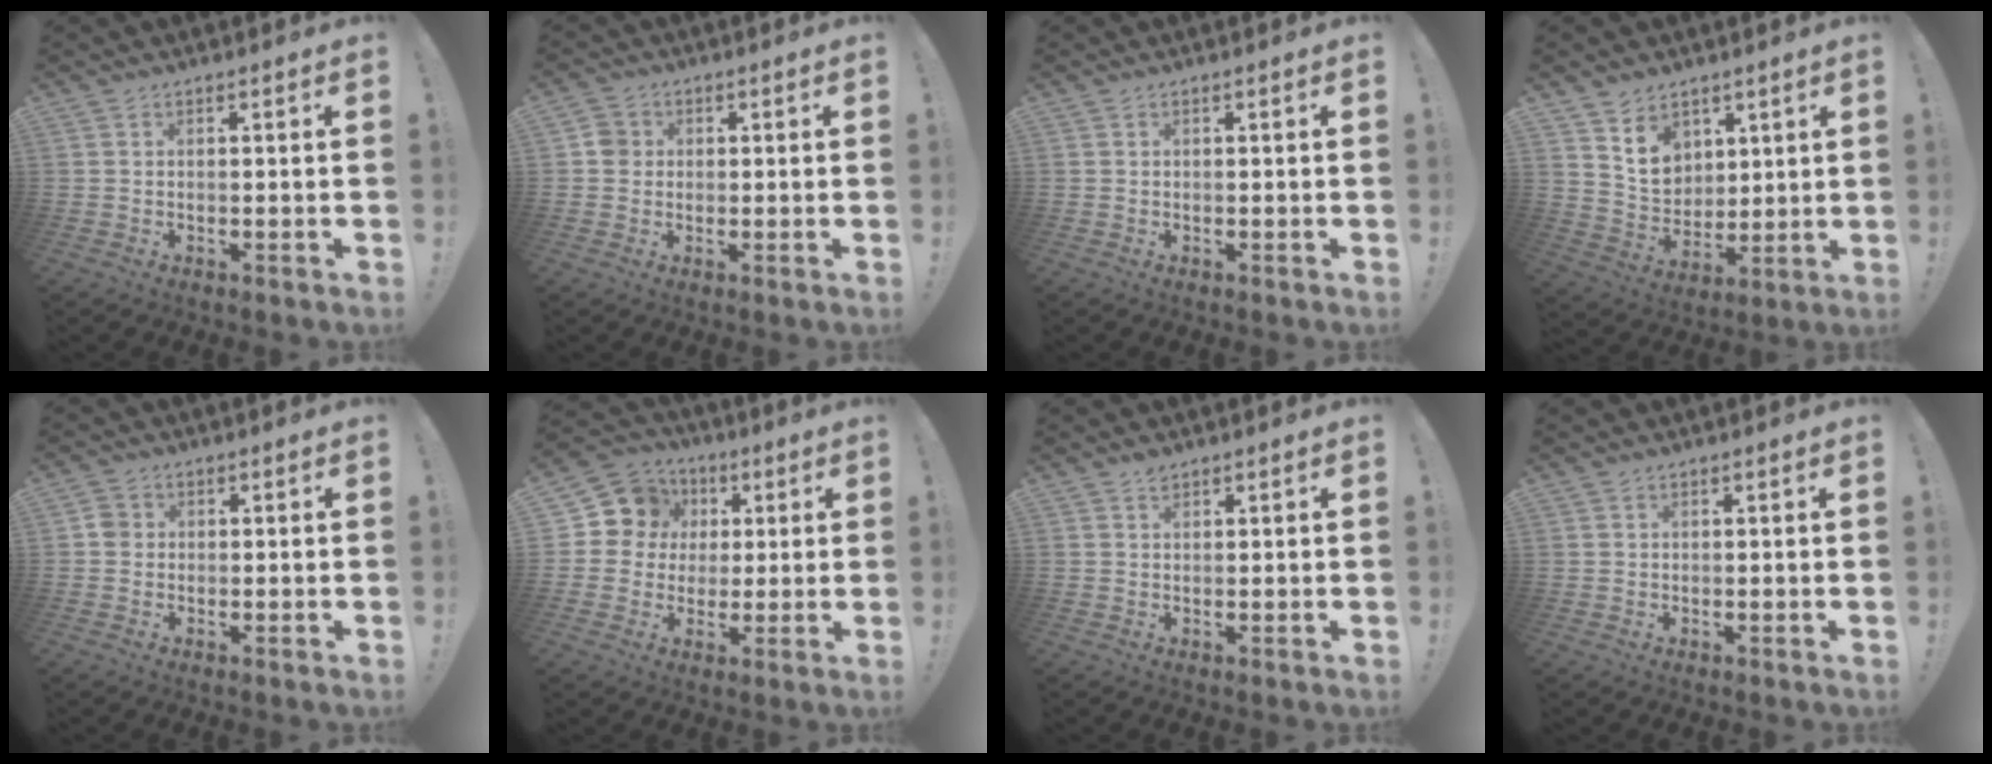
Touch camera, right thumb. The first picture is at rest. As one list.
[{"total": 4.3, "force": [0.4, 4.0, 1.4], "torque": [-0.014, 0.010, 0.008]}, {"total": 0.0}, {"total": 10.7, "force": [6.6, 7.7, 3.3], "torque": [-0.045, -0.049, 0.132]}, {"total": 3.3, "force": [0.1, 3.0, 1.2], "torque": [-0.015, 0.008, 0.002]}, {"total": 11.7, "force": [2.9, 10.7, 3.7], "torque": [-0.052, -0.006, 0.065]}, {"total": 1.5, "force": [1.2, 0.7, 0.6], "torque": [0.003, -0.007, 0.021]}, {"total": 1.7, "force": [1.0, 1.3, 0.1], "torque": [0.013, -0.012, 0.015]}]